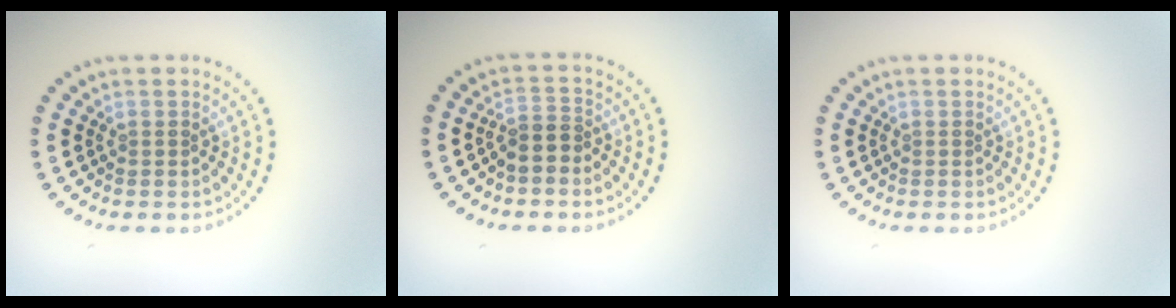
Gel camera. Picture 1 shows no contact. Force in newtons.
{"total": 1.7, "press": 1.3, "slide": 1.1}
{"total": 0.0}